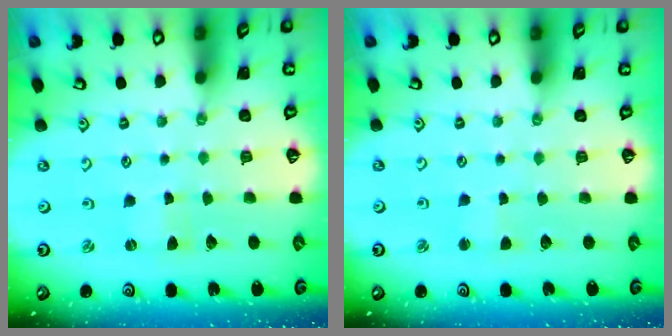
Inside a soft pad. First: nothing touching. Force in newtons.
{"total": 1.8, "press": 1.8, "slide": 0.2}